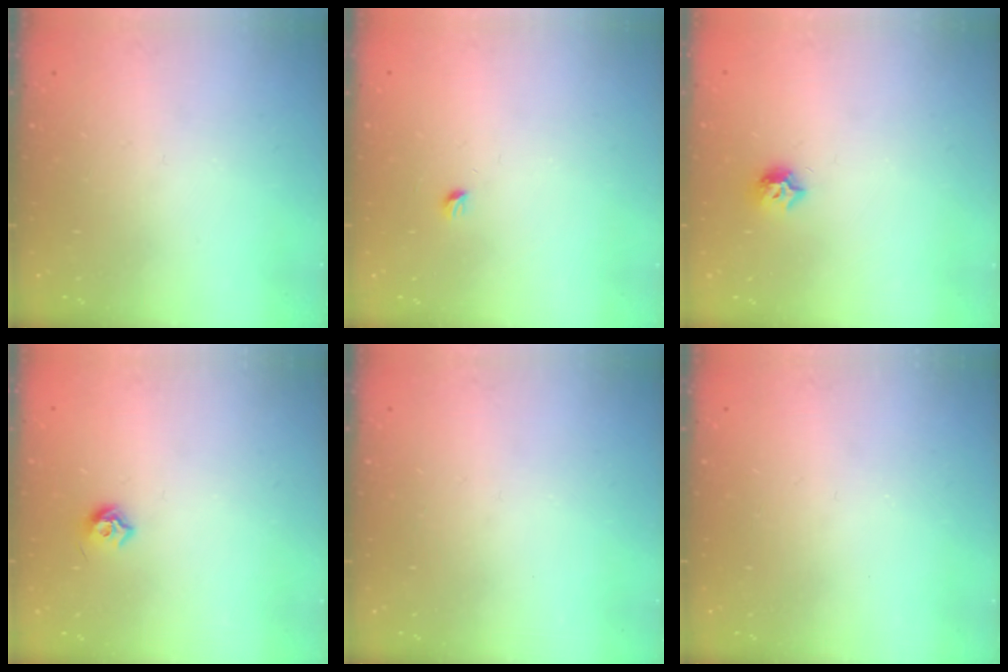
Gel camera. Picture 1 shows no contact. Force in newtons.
{"total": 2.9, "press": 2.9, "slide": 0.4}
{"total": 6.4, "press": 6.4, "slide": 0.3}
{"total": 6.0, "press": 5.9, "slide": 1.0}
{"total": 0.0}
{"total": 0.0}